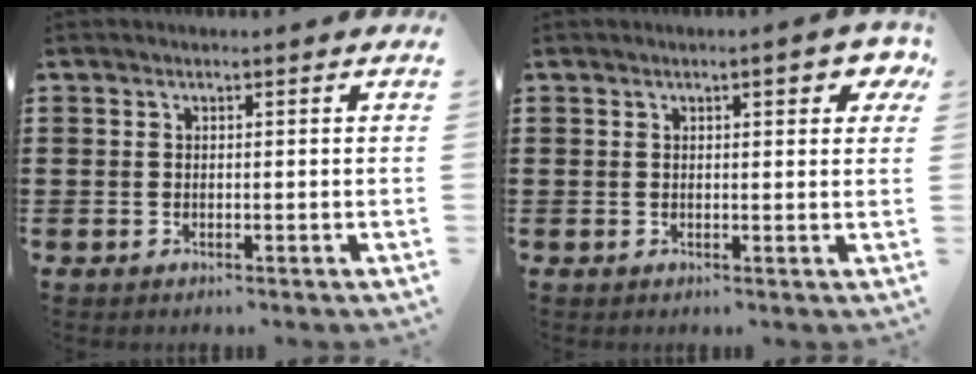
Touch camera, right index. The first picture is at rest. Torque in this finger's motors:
{"motor_torque": [0.41, 0.03, 0.08, 0.02]}